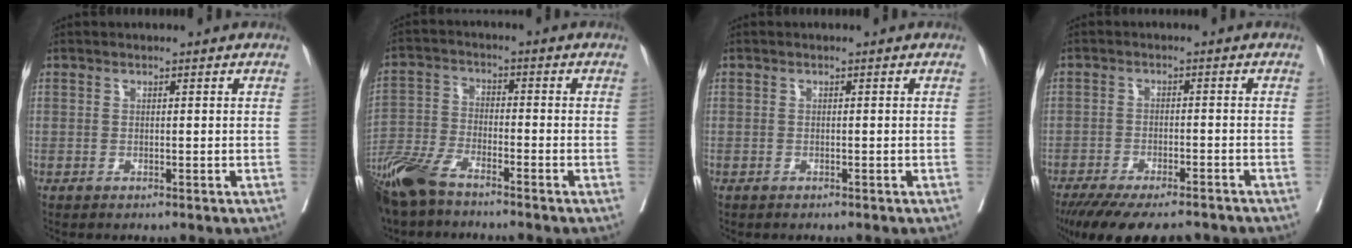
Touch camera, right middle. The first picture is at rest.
{"total": 10.1, "force": [-8.0, 2.6, 5.5], "torque": [-0.120, -0.028, -0.159]}
{"total": 0.0}
{"total": 15.3, "force": [-12.8, 4.0, 7.4], "torque": [-0.141, -0.024, -0.182]}